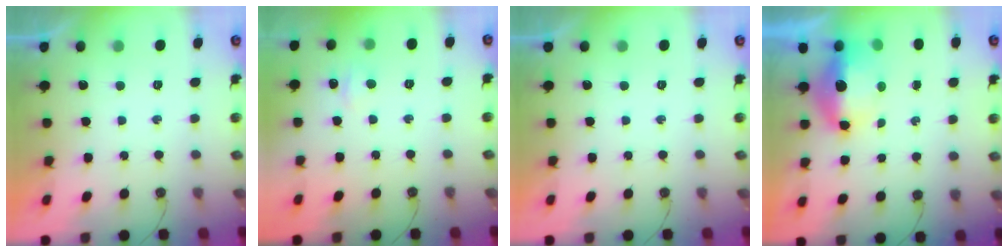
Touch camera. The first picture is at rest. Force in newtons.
{"total": 4.0, "press": 4.0, "slide": 0.6}
{"total": 0.0}
{"total": 16.4, "press": 10.0, "slide": 13.0}